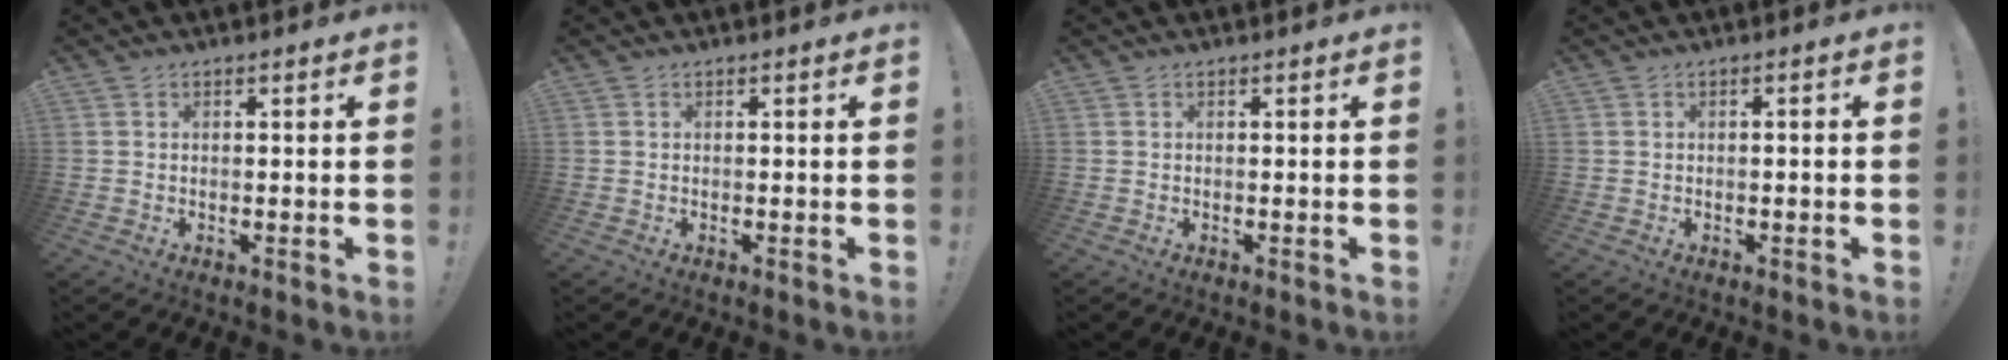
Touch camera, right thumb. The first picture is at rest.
{"total": 0.0}
{"total": 0.0}
{"total": 0.9, "force": [-0.6, -0.1, 0.7], "torque": [-0.018, 0.004, -0.010]}